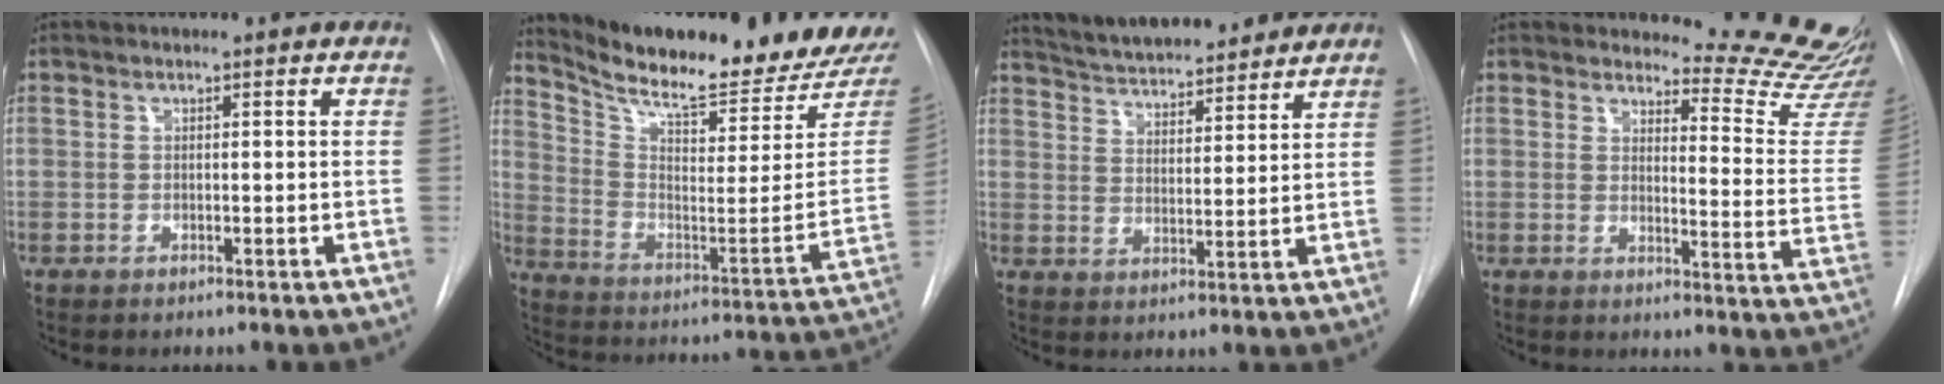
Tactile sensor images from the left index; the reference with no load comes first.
{"total": 23.4, "force": [21.4, 1.7, 9.3], "torque": [-0.161, -0.079, 0.305]}
{"total": 15.6, "force": [14.2, 2.6, 5.9], "torque": [-0.096, 0.021, 0.215]}
{"total": 15.2, "force": [15.0, 0.3, 2.3], "torque": [-0.010, -0.146, 0.151]}